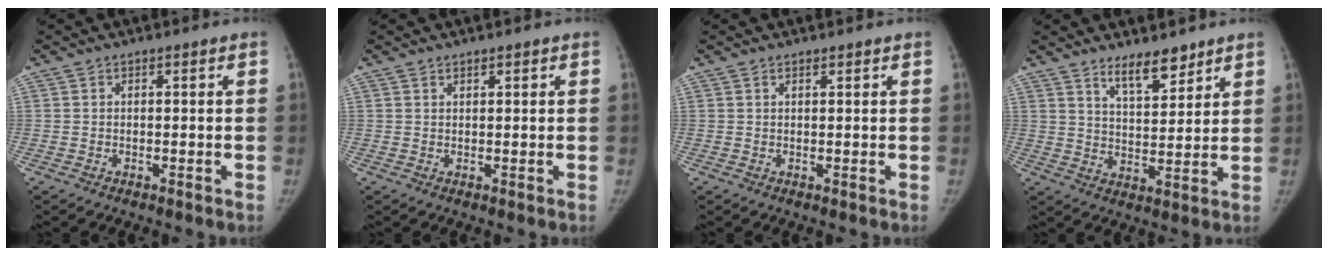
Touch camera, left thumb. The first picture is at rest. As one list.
[{"total": 1.0, "force": [0.8, 0.3, 0.5], "torque": [-0.006, -0.004, 0.013]}, {"total": 0.7, "force": [0.6, 0.2, 0.3], "torque": [-0.008, -0.004, 0.011]}, {"total": 7.6, "force": [5.9, 2.6, 4.1], "torque": [-0.044, -0.049, 0.101]}]